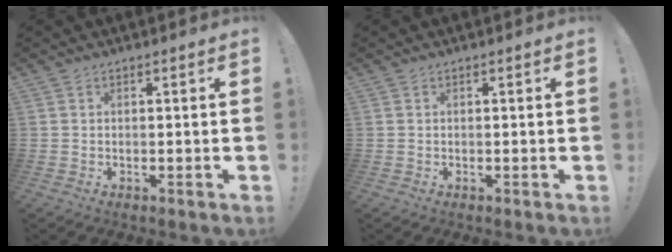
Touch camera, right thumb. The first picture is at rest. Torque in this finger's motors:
{"motor_torque": [-0.01, 0.01, 0.00, 0.00, 0.00]}